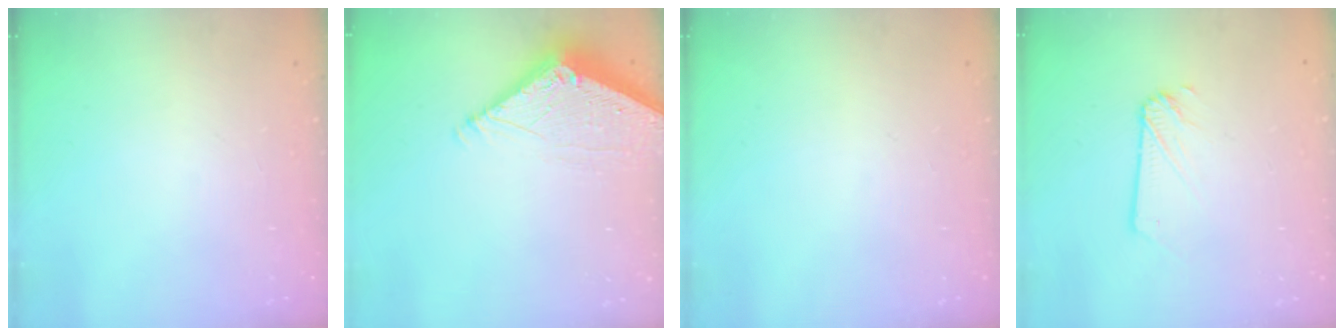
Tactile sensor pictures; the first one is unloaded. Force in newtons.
{"total": 7.2, "press": 7.2, "slide": 0.3}
{"total": 0.0}
{"total": 1.9, "press": 1.9, "slide": 0.3}